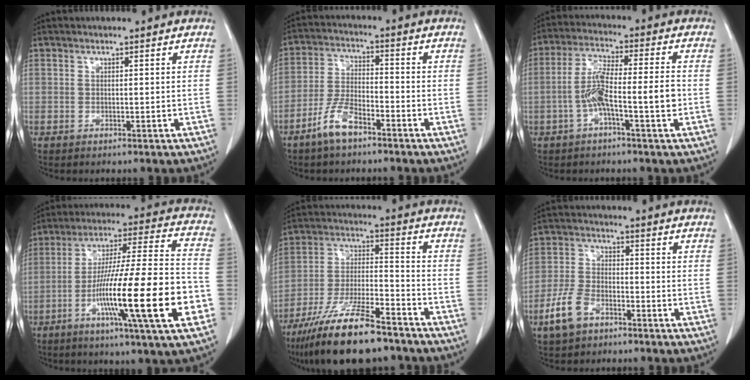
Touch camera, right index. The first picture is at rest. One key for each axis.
{"total": 6.7, "fx": -4.6, "fy": 2.1, "fz": 4.4, "tx": -0.100, "ty": -0.002, "tz": -0.092}
{"total": 8.5, "fx": -2.2, "fy": 0.9, "fz": 8.2, "tx": -0.156, "ty": 0.020, "tz": -0.041}
{"total": 22.9, "fx": -7.6, "fy": 0.5, "fz": 21.6, "tx": -0.336, "ty": -0.017, "tz": -0.127}
{"total": 16.5, "fx": -12.7, "fy": 3.2, "fz": 10.1, "tx": -0.205, "ty": -0.022, "tz": -0.228}
{"total": 7.2, "fx": -4.2, "fy": 4.0, "fz": 4.2, "tx": -0.105, "ty": 0.003, "tz": -0.082}